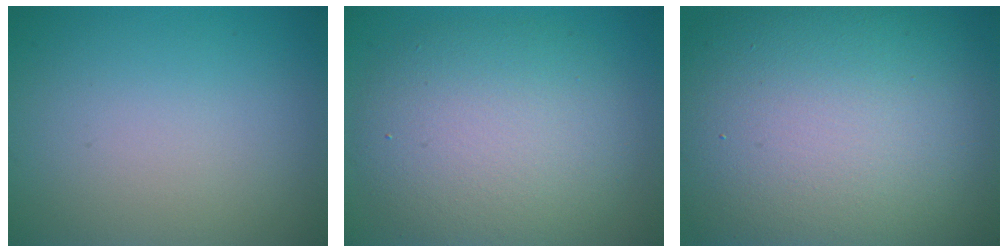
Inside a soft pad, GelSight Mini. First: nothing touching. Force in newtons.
{"total": 7.9, "press": 7.9, "slide": 0.4}
{"total": 16.9, "press": 16.9, "slide": 0.6}